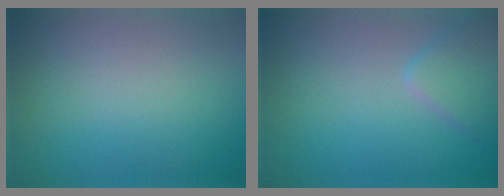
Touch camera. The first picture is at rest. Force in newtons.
{"total": 2.8, "press": 2.8, "slide": 0.1}